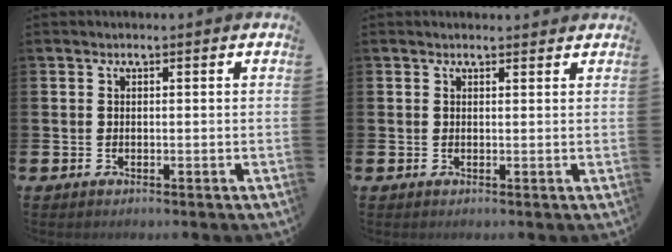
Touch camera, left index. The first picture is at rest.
{"total": 0.8, "force": [0.7, 0.2, 0.2], "torque": [0.007, -0.002, 0.011]}